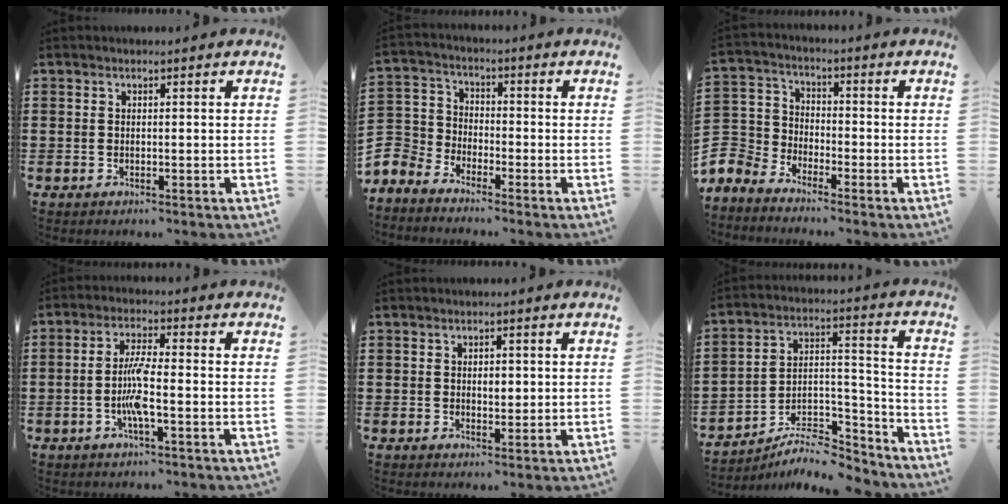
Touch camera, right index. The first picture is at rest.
{"total": 5.3, "force": [-4.6, 2.7, 0.3], "torque": [-0.047, 0.000, -0.105]}
{"total": 6.1, "force": [-5.3, 2.9, 0.4], "torque": [-0.054, 0.000, -0.121]}
{"total": 5.9, "force": [-1.6, 0.8, 5.6], "torque": [-0.127, -0.010, -0.039]}
{"total": 1.8, "force": [0.2, 1.0, 1.5], "torque": [-0.023, 0.002, 0.001]}
{"total": 8.0, "force": [-7.1, 2.3, 2.8], "torque": [-0.034, 0.022, -0.132]}